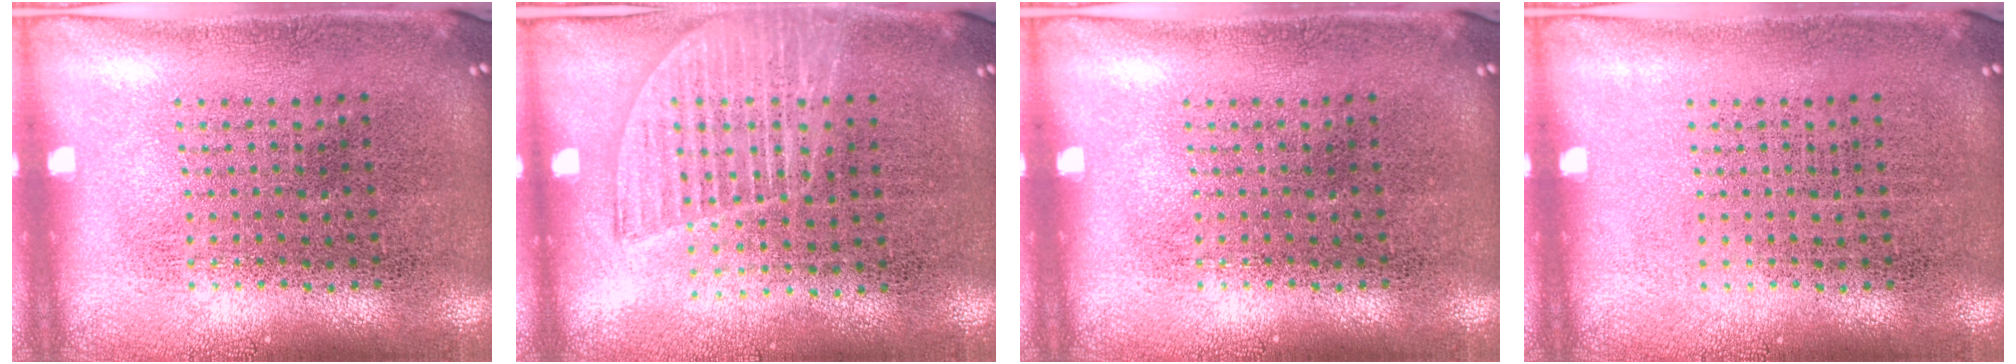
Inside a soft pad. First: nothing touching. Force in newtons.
{"total": 1.3, "press": 1.2, "slide": 0.6}
{"total": 0.0}
{"total": 0.0}